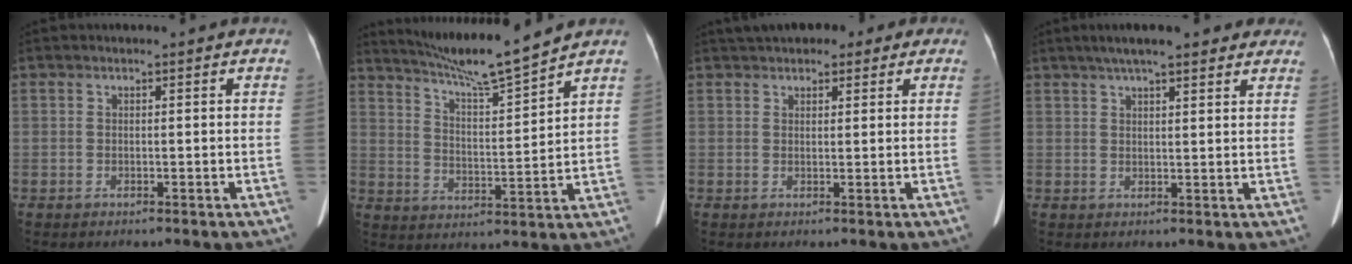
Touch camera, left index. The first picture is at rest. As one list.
[{"total": 10.7, "force": [9.8, -1.8, 3.9], "torque": [-0.070, -0.013, 0.169]}, {"total": 7.9, "force": [5.8, 4.1, 3.6], "torque": [-0.038, 0.039, 0.080]}, {"total": 12.8, "force": [10.2, 2.5, 7.4], "torque": [-0.101, 0.039, 0.134]}]